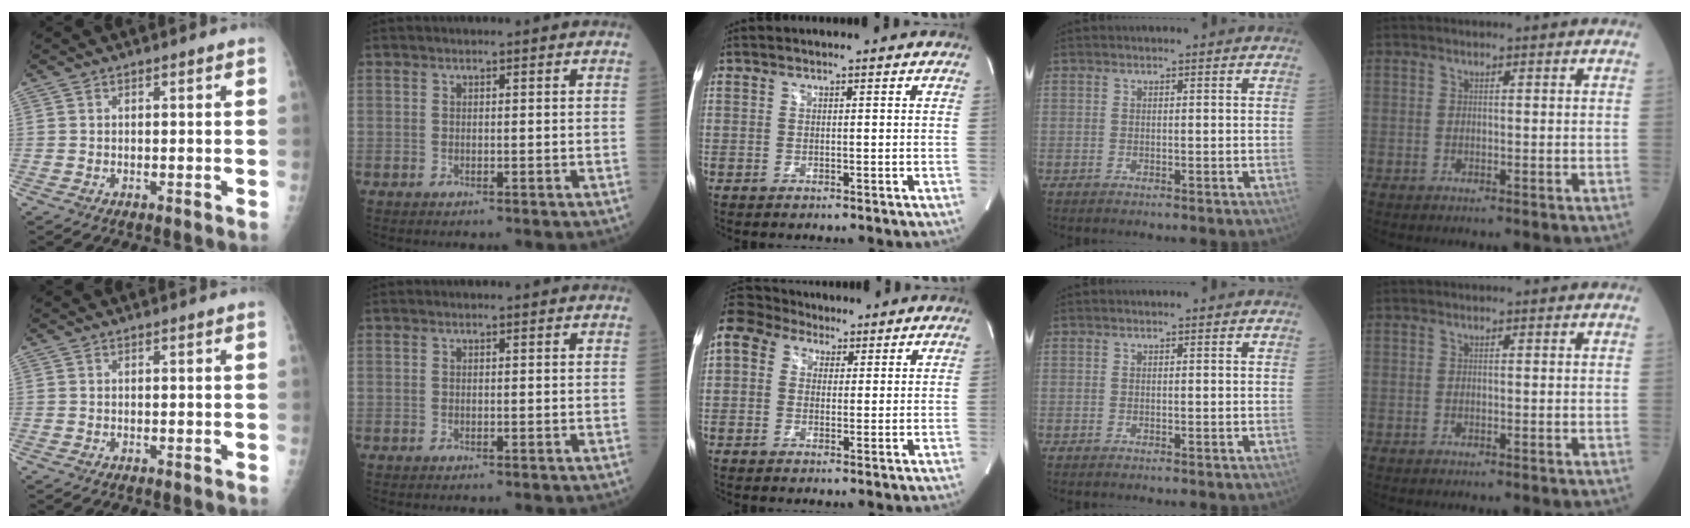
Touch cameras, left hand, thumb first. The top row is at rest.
{"middle": {"total": 8.4, "force": [5.6, 5.7, 2.8], "torque": [-0.061, 0.056, 0.105]}}